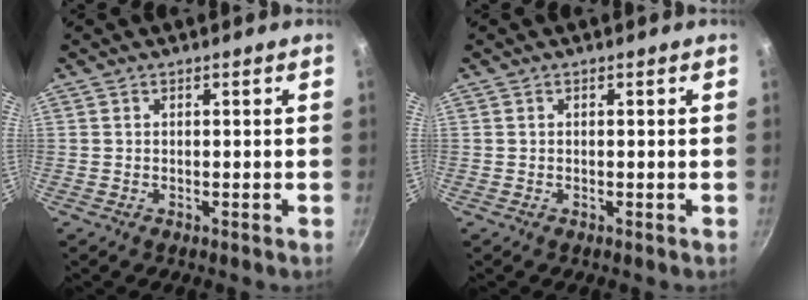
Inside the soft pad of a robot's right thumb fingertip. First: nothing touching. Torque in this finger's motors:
{"motor_torque": [-0.10, 0.12, 0.02, 0.01, 0.02]}